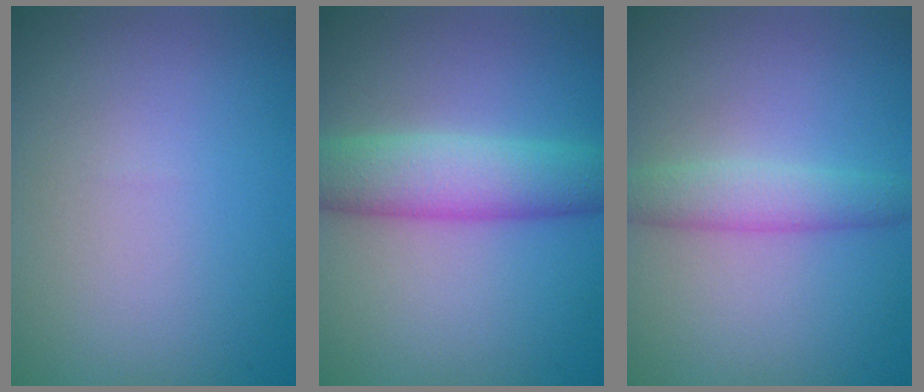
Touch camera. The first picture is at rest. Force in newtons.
{"total": 5.7, "press": 5.7, "slide": 0.2}
{"total": 2.9, "press": 2.9, "slide": 0.1}